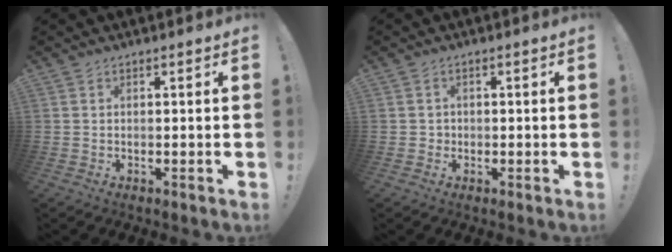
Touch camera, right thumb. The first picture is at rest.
{"total": 1.7, "force": [-0.2, 1.6, 0.5], "torque": [-0.006, 0.004, -0.005]}